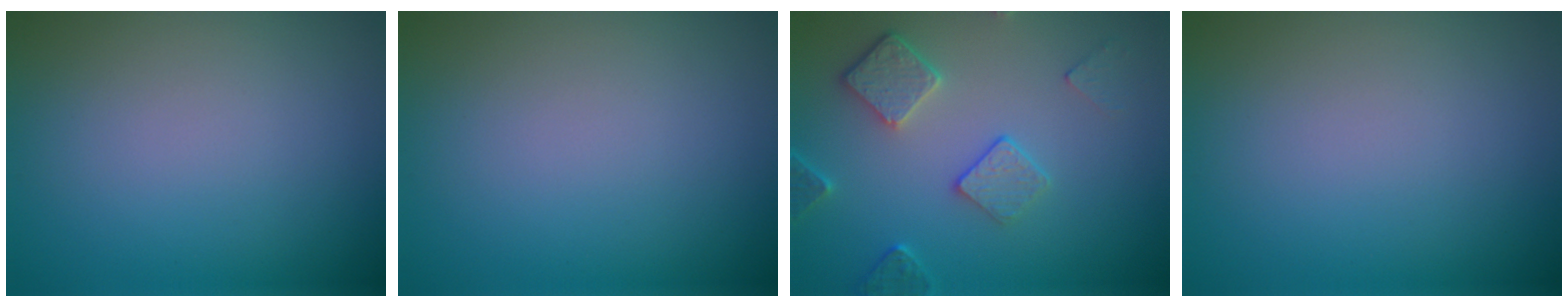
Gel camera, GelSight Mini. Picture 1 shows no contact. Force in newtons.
{"total": 0.0}
{"total": 3.8, "press": 3.2, "slide": 2.0}
{"total": 0.0}